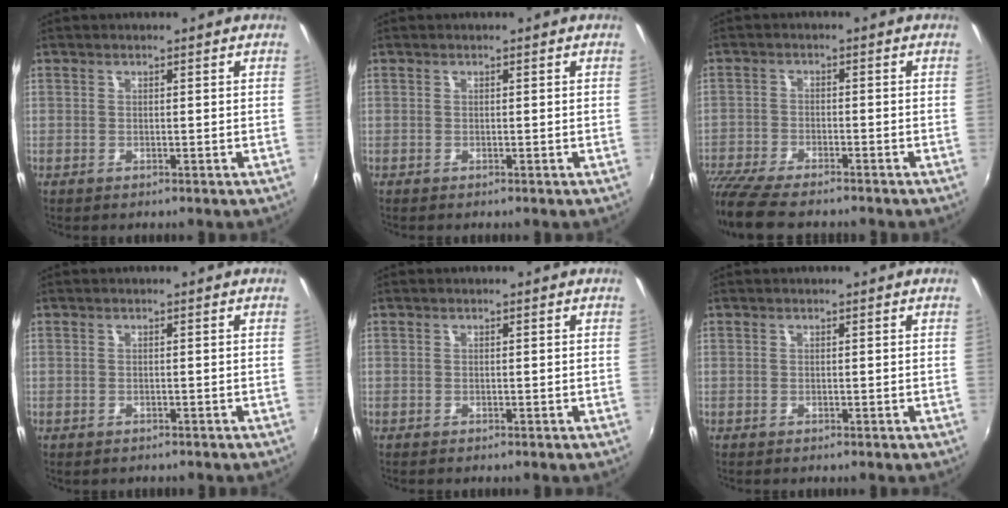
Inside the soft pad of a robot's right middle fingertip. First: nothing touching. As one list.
[{"total": 0.0}, {"total": 11.4, "force": [-9.7, 2.4, 5.4], "torque": [-0.136, -0.045, -0.175]}, {"total": 1.0, "force": [-0.8, 0.4, 0.3], "torque": [-0.009, -0.003, -0.011]}, {"total": 0.0}, {"total": 0.0}]